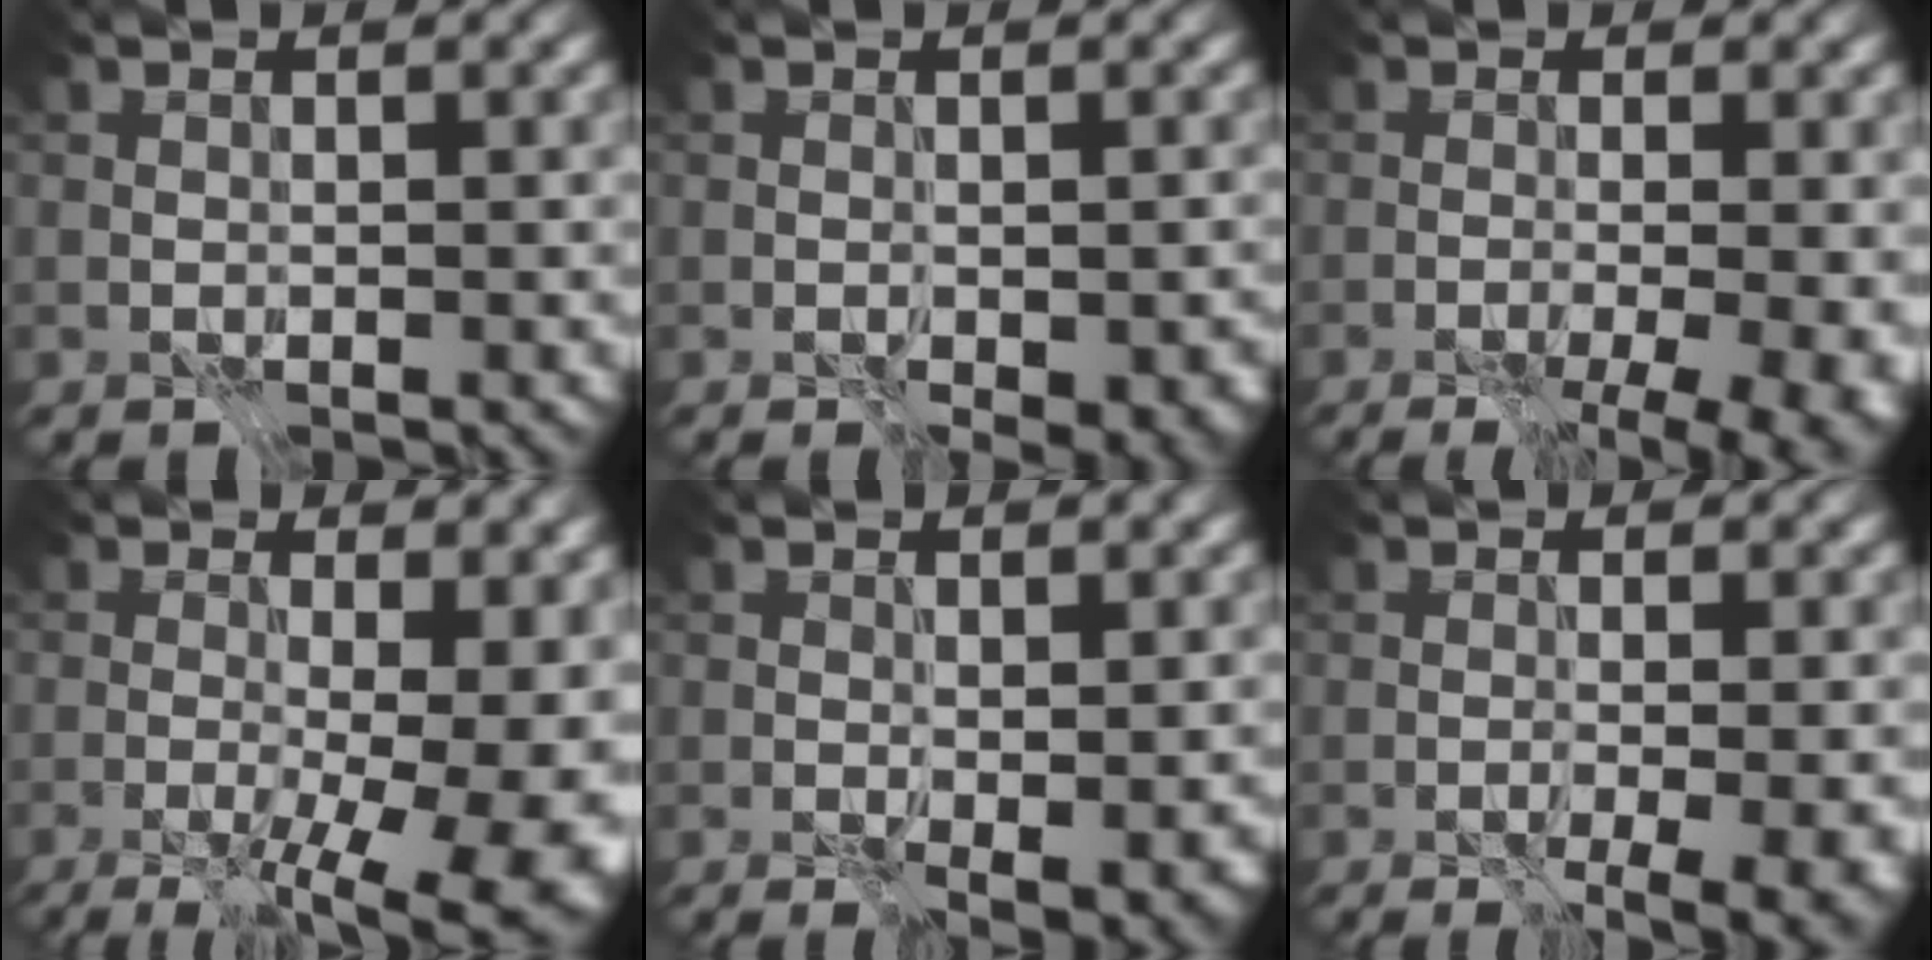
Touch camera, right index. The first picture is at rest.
{"total": 3.0, "force": [-1.0, 1.6, 2.4], "torque": [-0.030, -0.007, -0.011]}
{"total": 5.9, "force": [-2.0, 1.8, 5.2], "torque": [-0.055, -0.010, -0.014]}
{"total": 12.4, "force": [-1.9, 4.6, 11.3], "torque": [-0.118, -0.014, -0.015]}
{"total": 1.8, "force": [-0.1, 0.5, 1.7], "torque": [-0.029, -0.005, 0.002]}
{"total": 3.5, "force": [-1.2, 0.4, 3.2], "torque": [-0.046, -0.010, -0.016]}